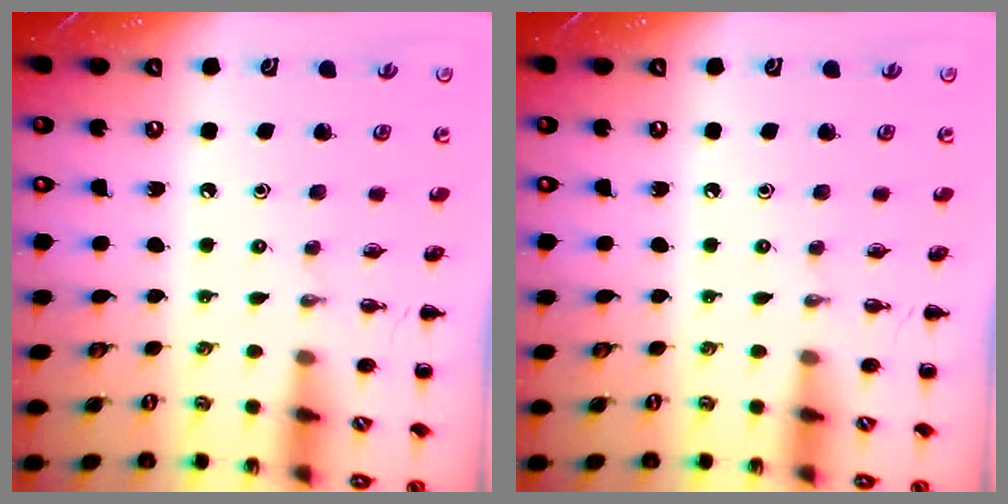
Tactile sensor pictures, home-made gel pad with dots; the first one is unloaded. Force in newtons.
{"total": 0.0}